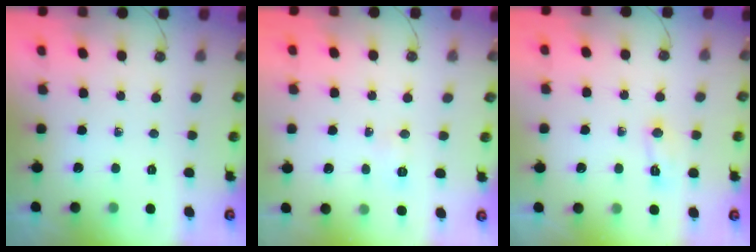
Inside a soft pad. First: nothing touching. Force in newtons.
{"total": 3.9, "press": 3.7, "slide": 1.0}
{"total": 3.9, "press": 3.8, "slide": 0.7}